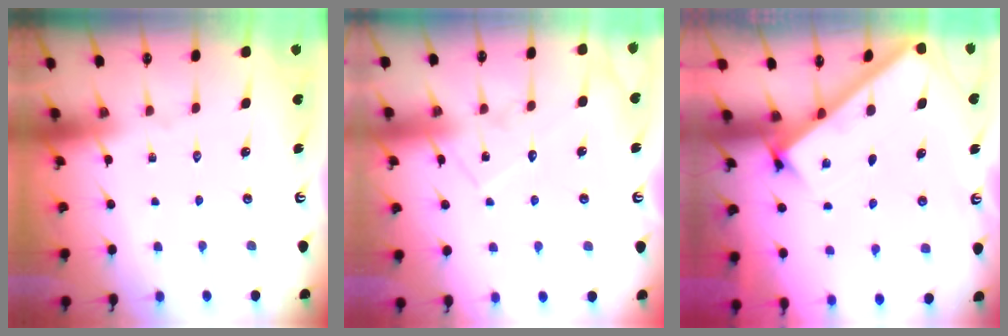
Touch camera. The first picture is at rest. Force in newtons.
{"total": 9.8, "press": 9.8, "slide": 0.7}
{"total": 2.4, "press": 2.4, "slide": 0.3}